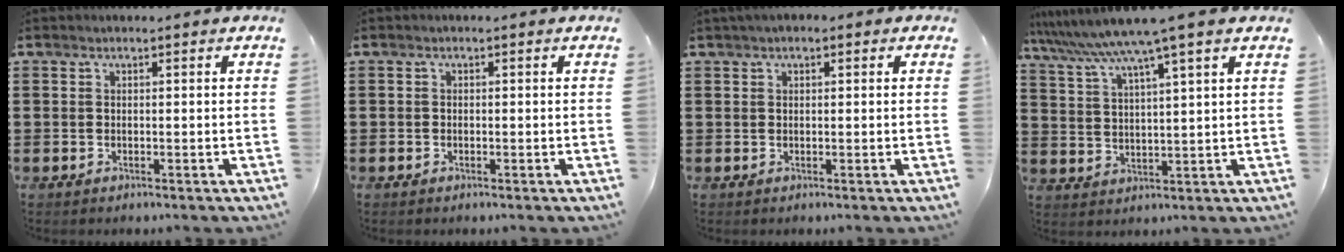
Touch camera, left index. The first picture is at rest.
{"total": 0.5, "force": [-0.4, 0.4, 0.1], "torque": [-0.004, 0.000, -0.007]}
{"total": 1.2, "force": [0.4, 0.6, 0.9], "torque": [-0.017, 0.006, 0.007]}
{"total": 7.3, "force": [5.8, -0.9, 4.4], "torque": [-0.104, -0.036, 0.095]}